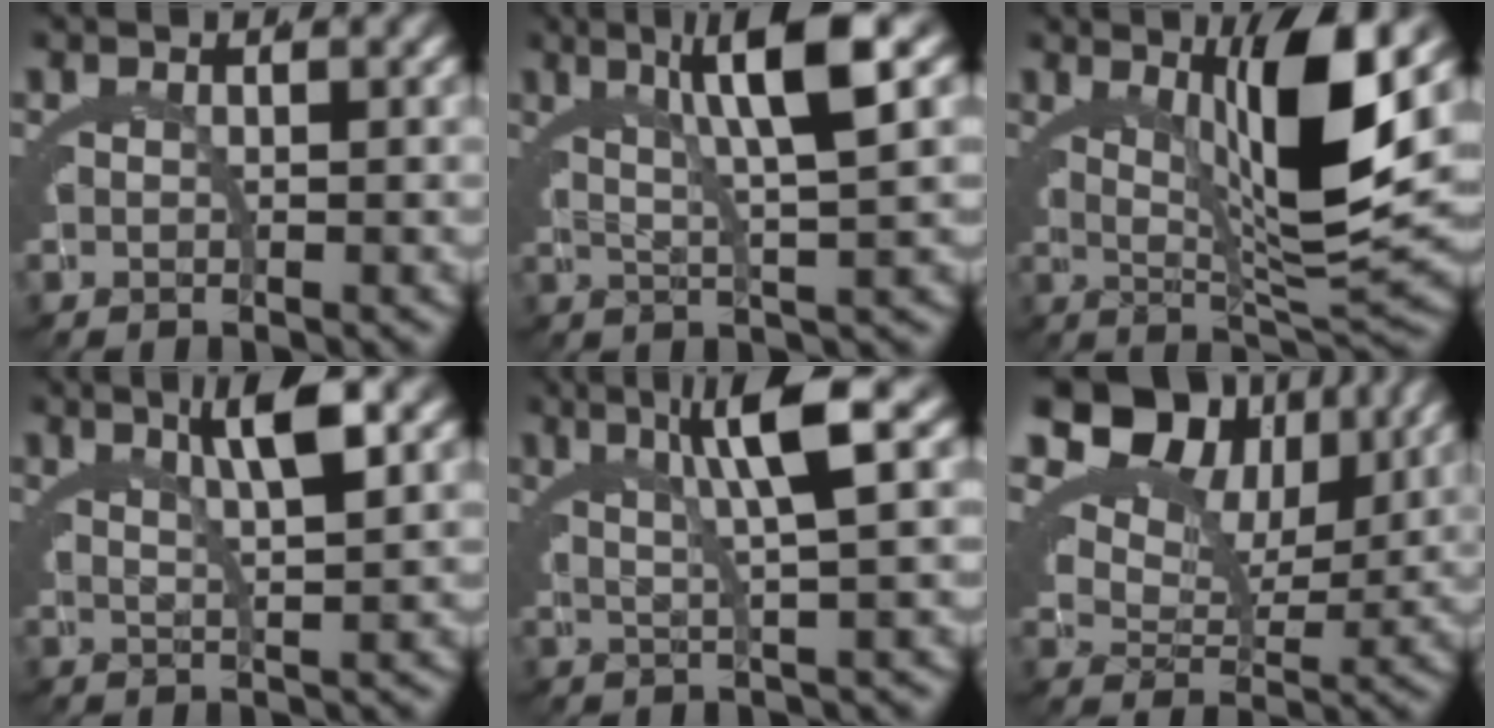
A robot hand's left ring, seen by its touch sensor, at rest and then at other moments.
{"total": 6.3, "force": [2.9, 0.2, 5.6], "torque": [-0.079, 0.021, 0.043]}
{"total": 10.8, "force": [4.0, 2.2, 9.9], "torque": [-0.144, 0.021, 0.058]}
{"total": 4.4, "force": [2.4, -0.2, 3.7], "torque": [-0.046, 0.011, 0.041]}
{"total": 5.6, "force": [2.5, -0.2, 5.0], "torque": [-0.065, 0.021, 0.036]}
{"total": 12.0, "force": [6.2, 7.8, 6.6], "torque": [-0.114, 0.020, 0.084]}